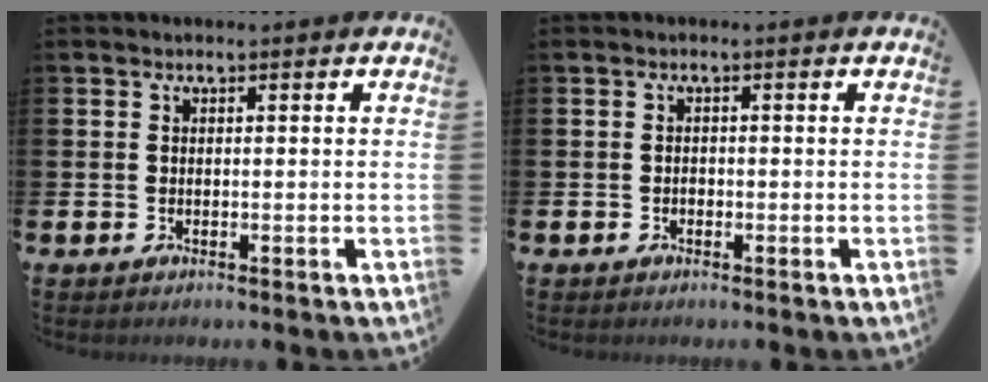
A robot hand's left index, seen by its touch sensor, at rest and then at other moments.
{"total": 0.7, "force": [-0.3, 0.6, 0.2], "torque": [-0.005, 0.003, -0.008]}